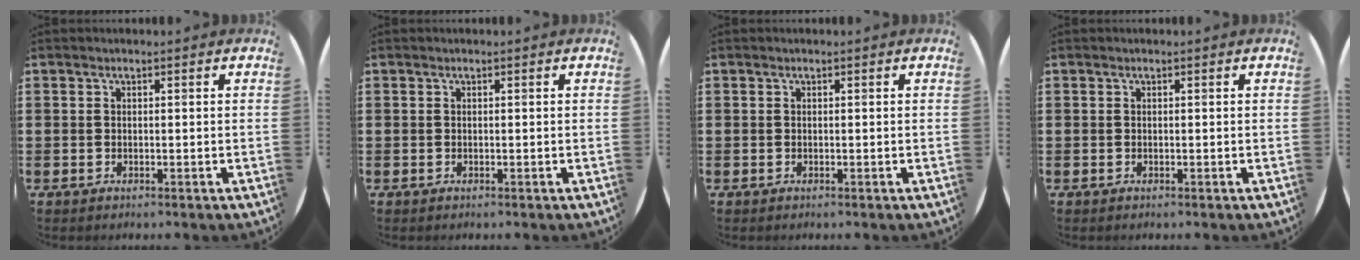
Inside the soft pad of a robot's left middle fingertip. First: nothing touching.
{"total": 0.0}
{"total": 0.0}
{"total": 0.0}